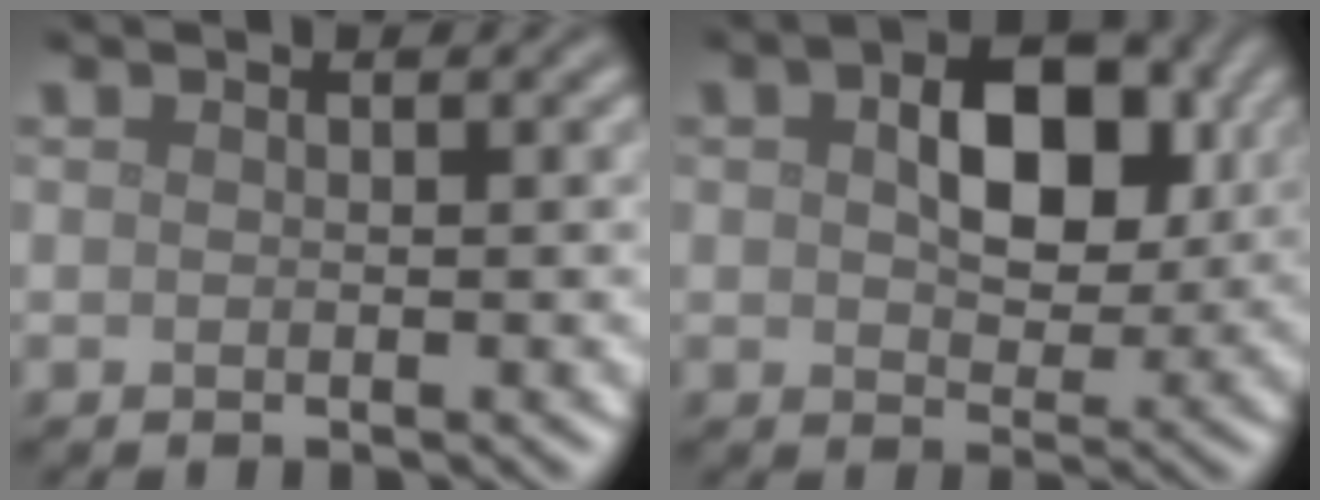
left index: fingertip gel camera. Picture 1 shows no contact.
{"total": 7.3, "force": [1.4, 4.5, 5.6], "torque": [-0.089, 0.000, 0.018]}